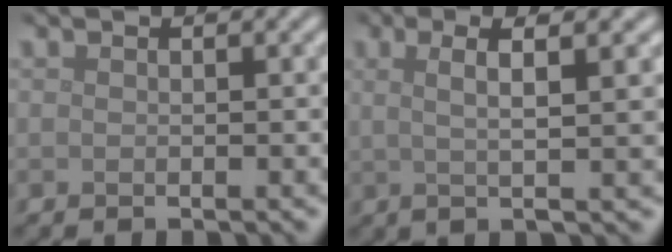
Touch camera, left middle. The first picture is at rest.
{"total": 4.9, "force": [1.4, 1.0, 4.6], "torque": [-0.072, 0.008, 0.020]}